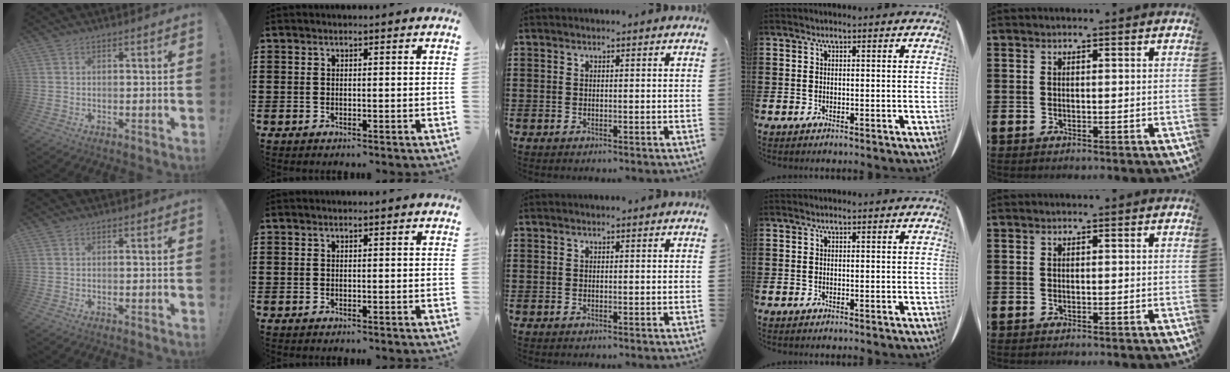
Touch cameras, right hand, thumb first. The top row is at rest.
{}